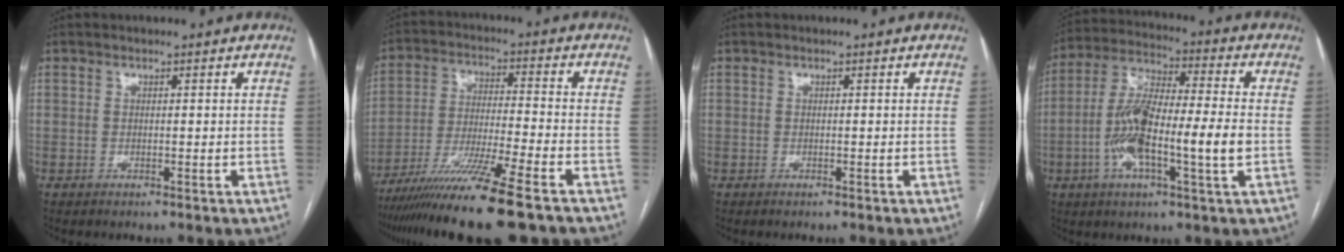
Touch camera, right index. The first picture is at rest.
{"total": 15.6, "force": [-11.5, -0.8, 10.5], "torque": [-0.197, -0.046, -0.198]}
{"total": 0.0}
{"total": 14.5, "force": [-2.9, 1.8, 14.1], "torque": [-0.278, 0.008, -0.057]}